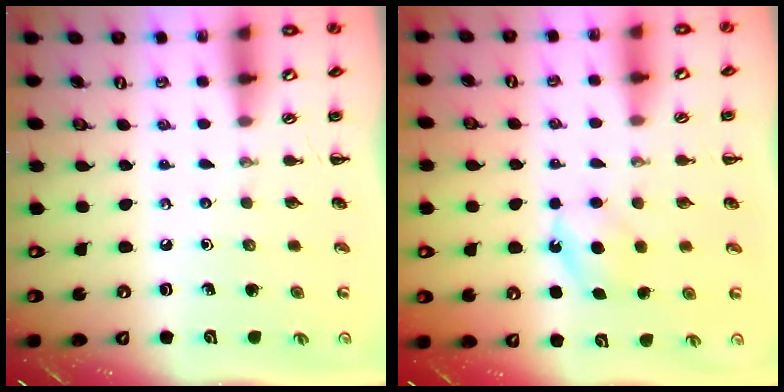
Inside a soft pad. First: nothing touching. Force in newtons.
{"total": 5.5, "press": 5.3, "slide": 1.7}